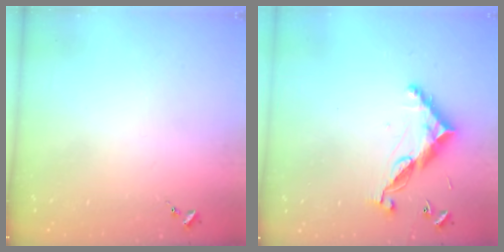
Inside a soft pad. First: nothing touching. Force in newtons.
{"total": 10.4, "press": 10.4, "slide": 0.4}